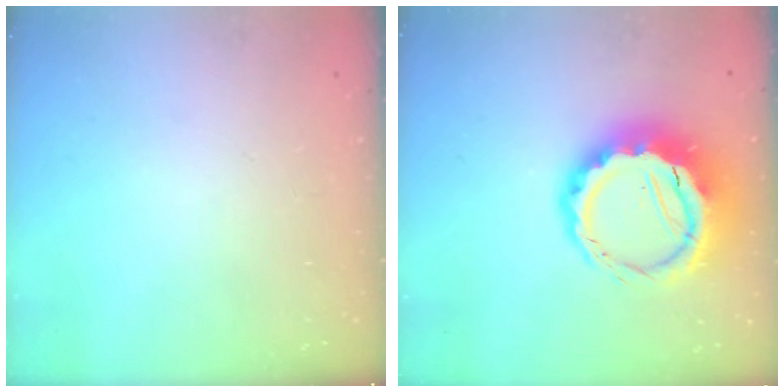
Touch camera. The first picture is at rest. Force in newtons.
{"total": 12.4, "press": 12.1, "slide": 2.6}